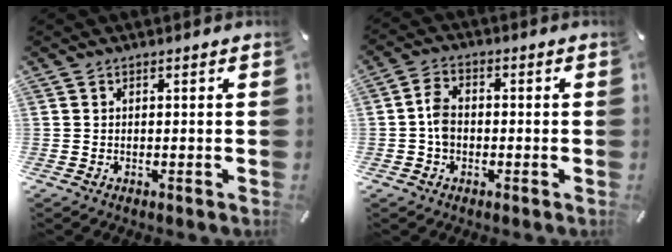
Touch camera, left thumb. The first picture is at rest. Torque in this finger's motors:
{"motor_torque": [0.13, -0.12, 0.41, 0.37, 0.02]}